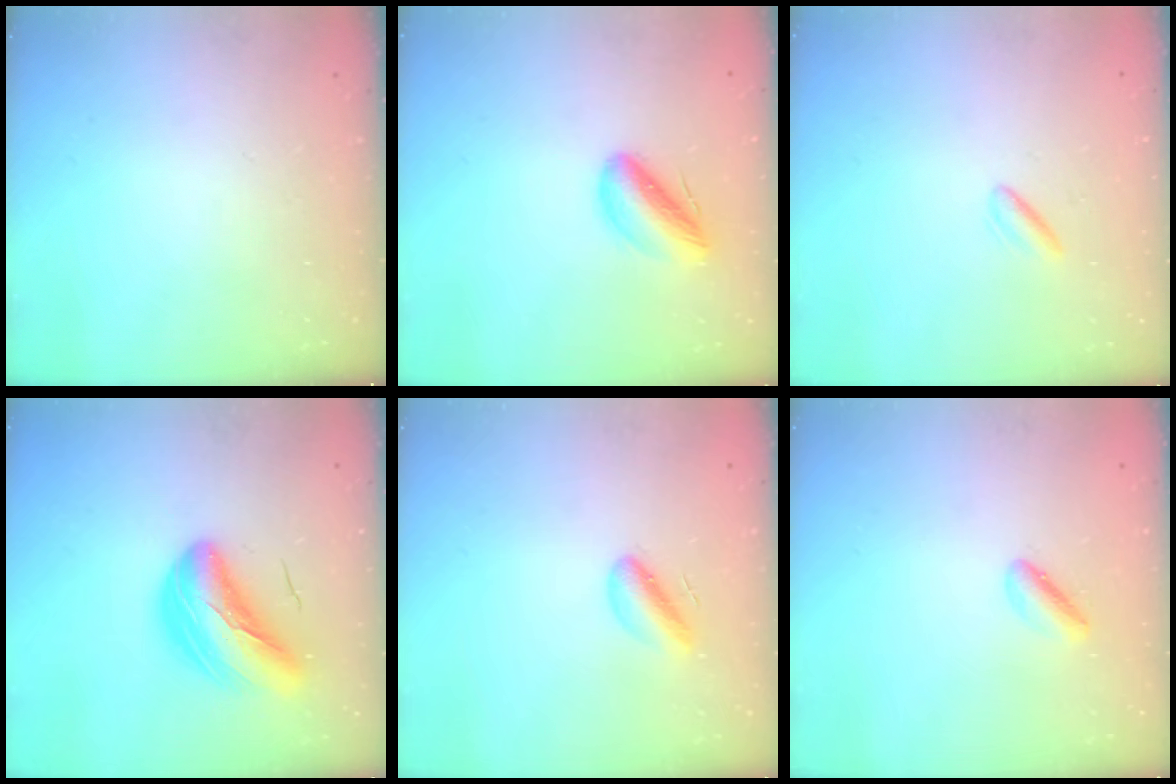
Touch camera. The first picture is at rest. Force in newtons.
{"total": 8.8, "press": 8.6, "slide": 1.5}
{"total": 1.5, "press": 1.2, "slide": 0.9}
{"total": 11.0, "press": 10.5, "slide": 3.3}
{"total": 5.2, "press": 4.9, "slide": 1.8}
{"total": 2.0, "press": 2.0, "slide": 0.3}